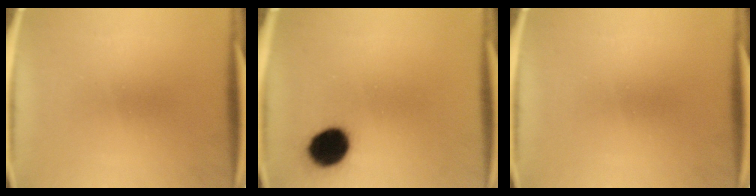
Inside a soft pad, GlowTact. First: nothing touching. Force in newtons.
{"total": 10.4}
{"total": 0.0}